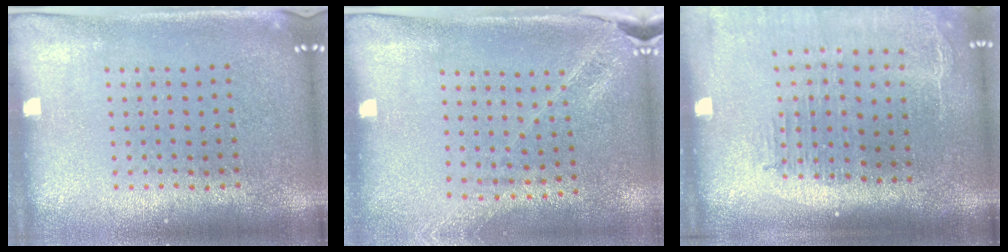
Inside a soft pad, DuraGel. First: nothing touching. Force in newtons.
{"total": 1.5, "press": 1.4, "slide": 0.4}
{"total": 2.5, "press": 2.0, "slide": 1.5}